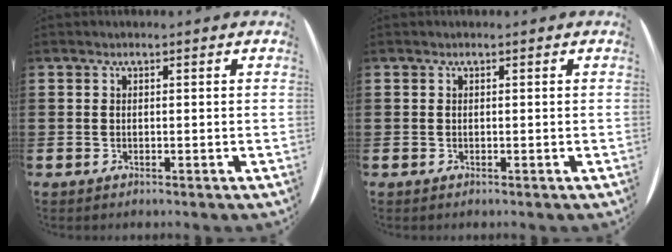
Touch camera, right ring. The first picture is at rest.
{"total": 0.0}